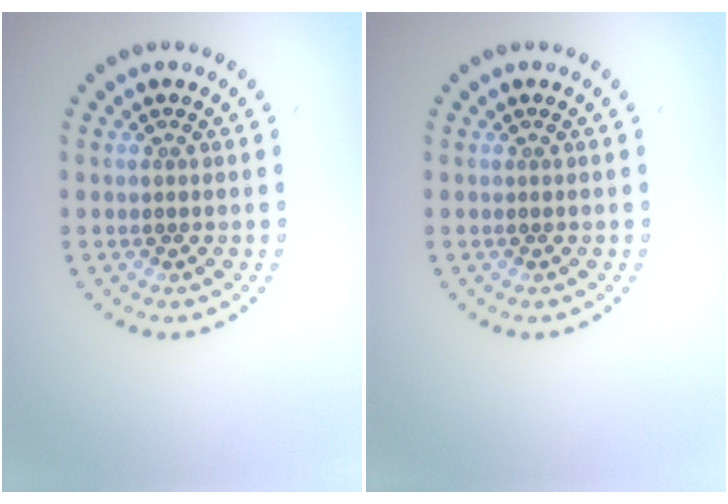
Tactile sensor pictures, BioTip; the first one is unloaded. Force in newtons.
{"total": 0.0}